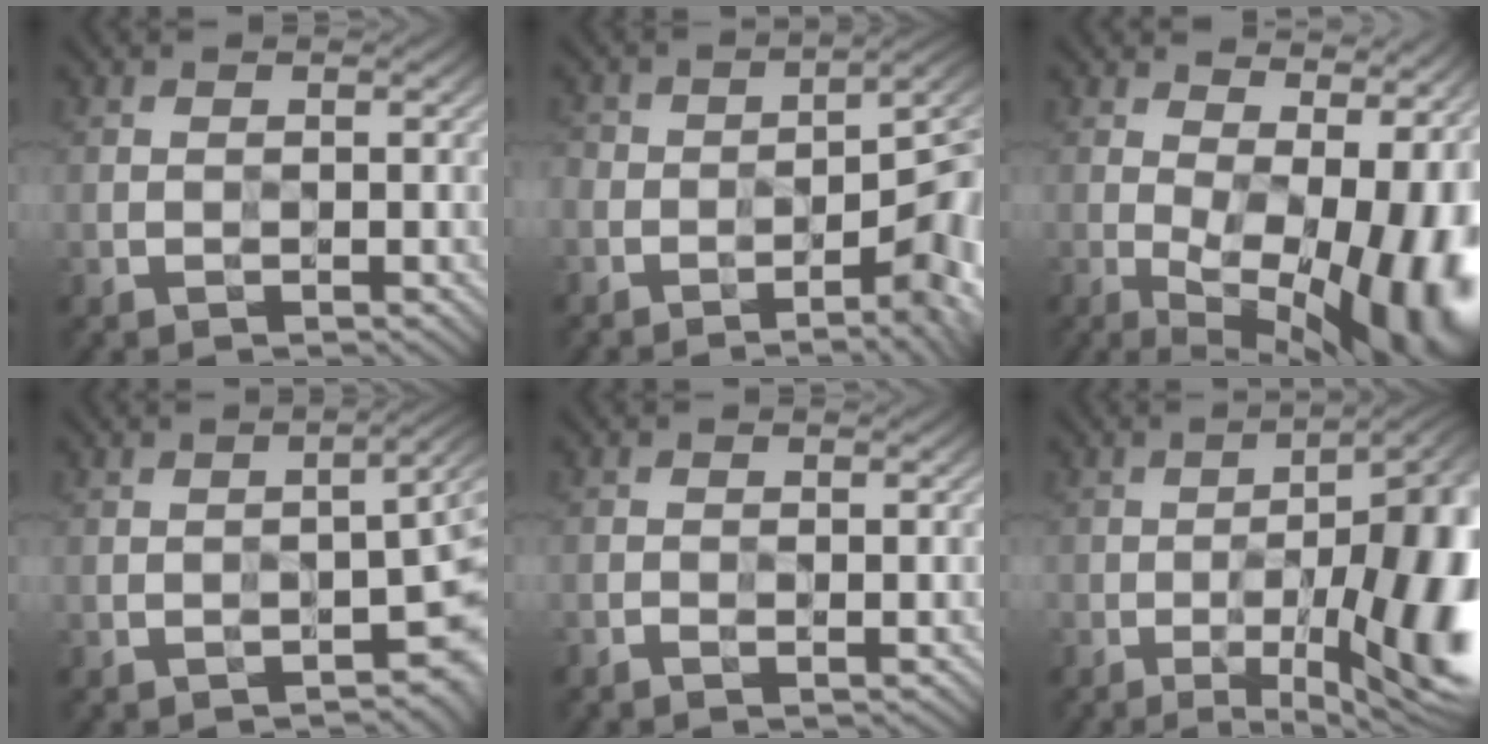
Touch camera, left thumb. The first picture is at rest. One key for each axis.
{"total": 9.7, "fx": -4.6, "fy": 3.8, "fz": 7.6, "tx": -0.086, "ty": -0.006, "tz": -0.068}
{"total": 17.4, "fx": 0.0, "fy": 8.9, "fz": 15.0, "tx": -0.175, "ty": -0.008, "tz": 0.025}
{"total": 5.3, "fx": -2.8, "fy": 1.8, "fz": 4.2, "tx": -0.048, "ty": -0.004, "tz": -0.033}
{"total": 0.9, "fx": -0.8, "fy": 0.1, "fz": 0.4, "tx": -0.007, "ty": -0.003, "tz": -0.014}
{"total": 15.6, "fx": -4.3, "fy": 4.9, "fz": 14.2, "tx": -0.183, "ty": -0.010, "tz": -0.058}